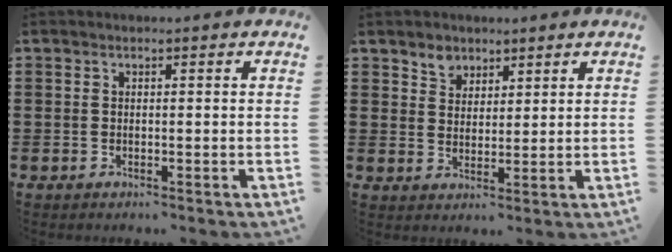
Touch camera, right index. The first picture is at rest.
{"total": 3.5, "force": [2.6, 2.4, 0.4], "torque": [-0.012, 0.005, 0.047]}